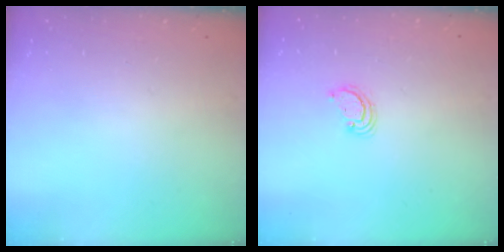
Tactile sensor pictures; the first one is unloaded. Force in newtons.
{"total": 2.6, "press": 2.6, "slide": 0.3}